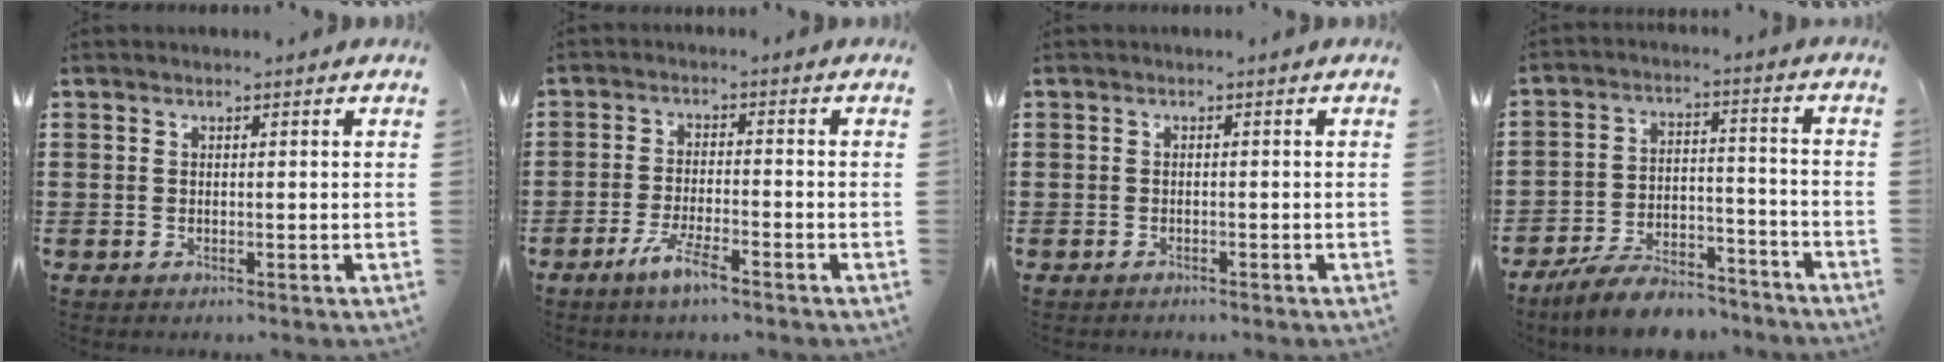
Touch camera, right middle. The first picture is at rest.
{"total": 4.9, "force": [-3.2, 0.6, 3.7], "torque": [-0.074, -0.005, -0.058]}
{"total": 0.8, "force": [-0.7, 0.4, -0.1], "torque": [-0.001, 0.002, -0.015]}
{"total": 8.8, "force": [-8.1, 2.3, 2.5], "torque": [-0.039, 0.030, -0.153]}